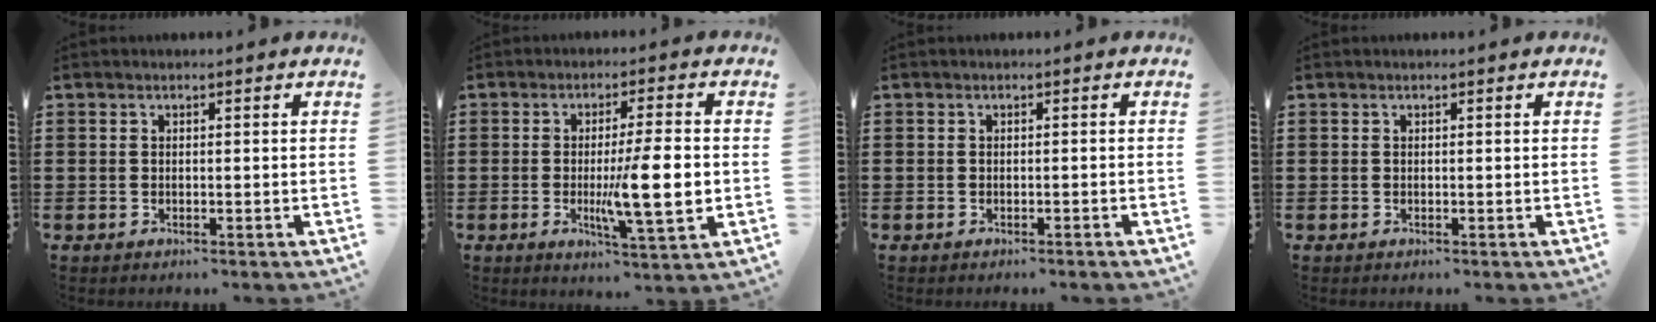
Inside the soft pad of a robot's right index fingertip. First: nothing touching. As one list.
[{"total": 10.0, "force": [-1.0, 1.7, 9.8], "torque": [-0.170, -0.014, -0.018]}, {"total": 0.6, "force": [-0.5, -0.1, 0.4], "torque": [-0.007, -0.002, -0.009]}, {"total": 0.0}]